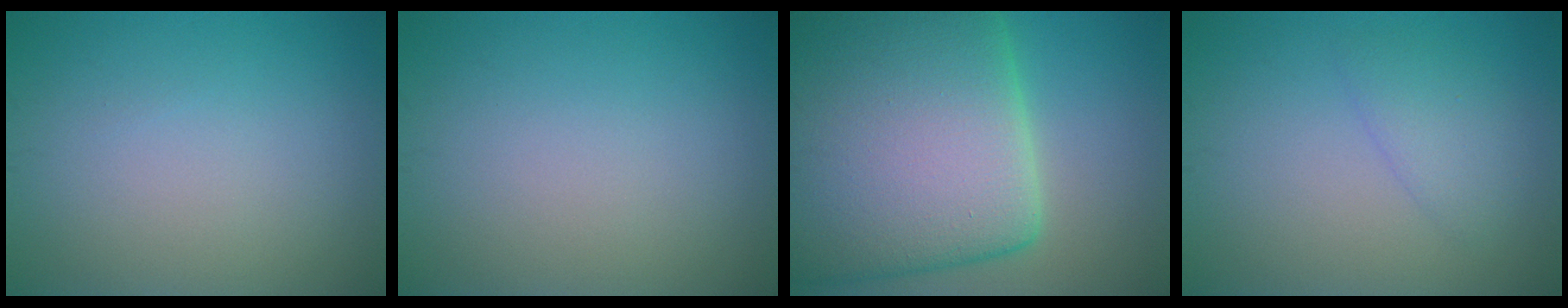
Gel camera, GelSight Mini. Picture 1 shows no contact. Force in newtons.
{"total": 0.0}
{"total": 19.9, "press": 19.8, "slide": 1.3}
{"total": 2.0, "press": 2.0, "slide": 0.2}